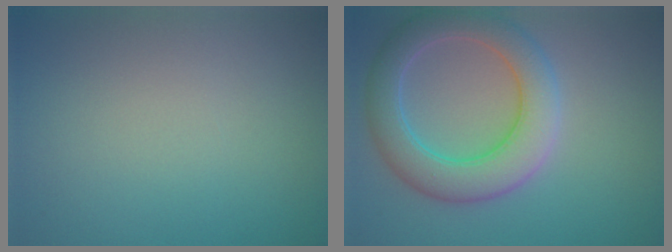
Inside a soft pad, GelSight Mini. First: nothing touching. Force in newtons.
{"total": 6.1, "press": 6.1, "slide": 0.4}